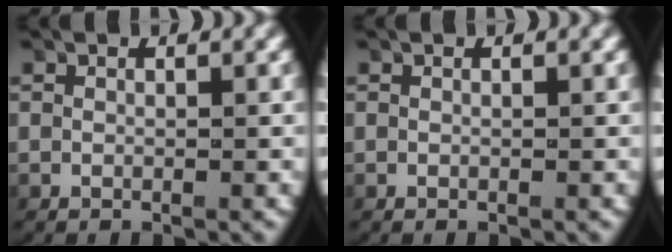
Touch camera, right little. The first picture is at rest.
{"total": 0.0}